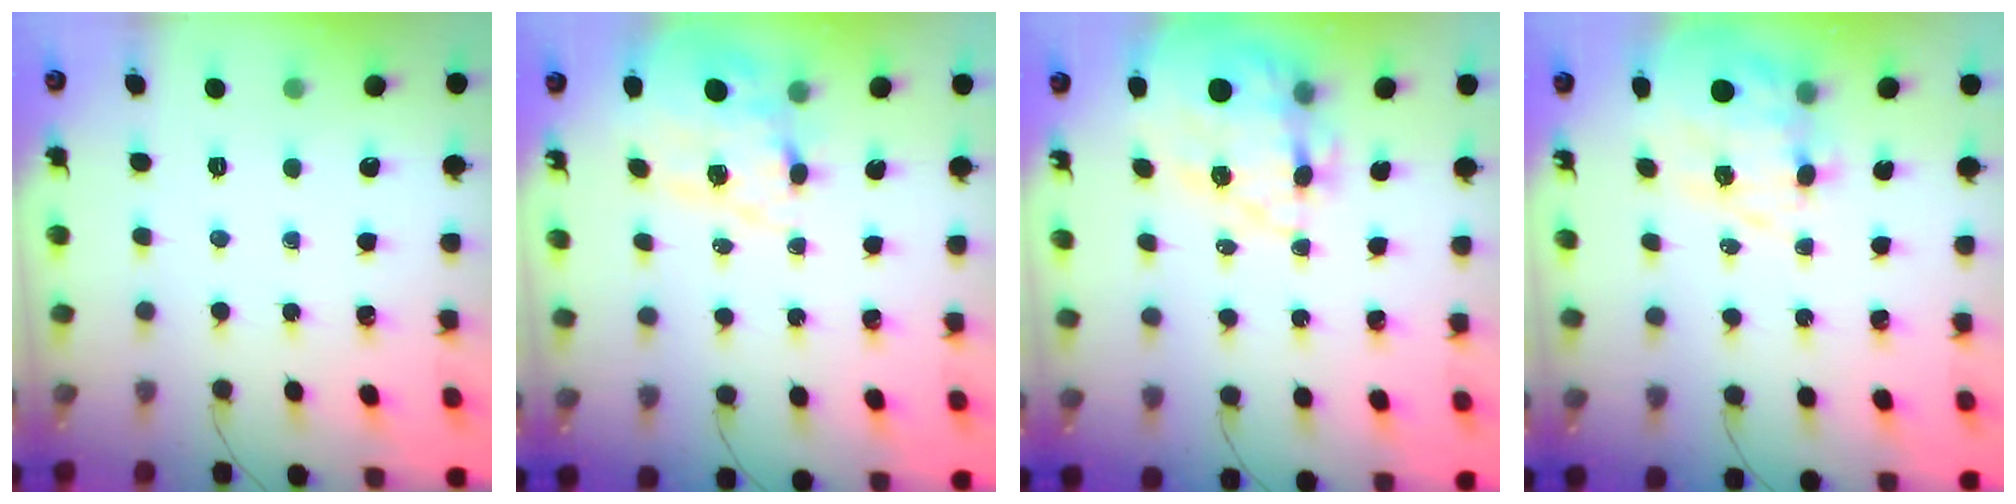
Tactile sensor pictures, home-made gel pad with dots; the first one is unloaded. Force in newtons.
{"total": 18.3, "press": 17.8, "slide": 4.0}
{"total": 23.5, "press": 23.0, "slide": 4.9}
{"total": 13.3, "press": 12.9, "slide": 3.2}